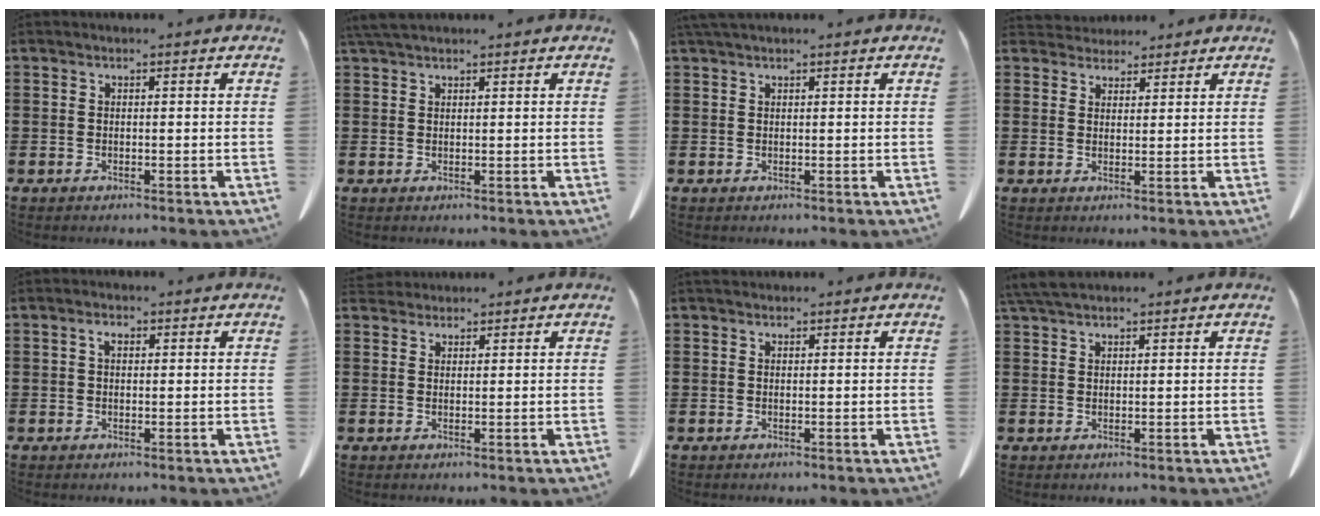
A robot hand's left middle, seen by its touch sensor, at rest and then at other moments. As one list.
[{"total": 2.3, "force": [1.9, 0.5, 1.2], "torque": [-0.029, 0.004, 0.036]}, {"total": 1.1, "force": [0.9, 0.2, 0.7], "torque": [-0.016, 0.000, 0.016]}, {"total": 2.9, "force": [2.8, 1.0, 0.0], "torque": [-0.007, -0.003, 0.053]}, {"total": 1.5, "force": [0.5, 0.9, 1.1], "torque": [-0.025, 0.009, 0.008]}, {"total": 1.9, "force": [1.8, 0.6, 0.1], "torque": [-0.008, 0.003, 0.035]}, {"total": 0.6, "force": [0.4, 0.3, 0.1], "torque": [-0.003, 0.002, 0.009]}, {"total": 3.3, "force": [2.7, 0.7, 1.8], "torque": [-0.043, 0.001, 0.052]}]